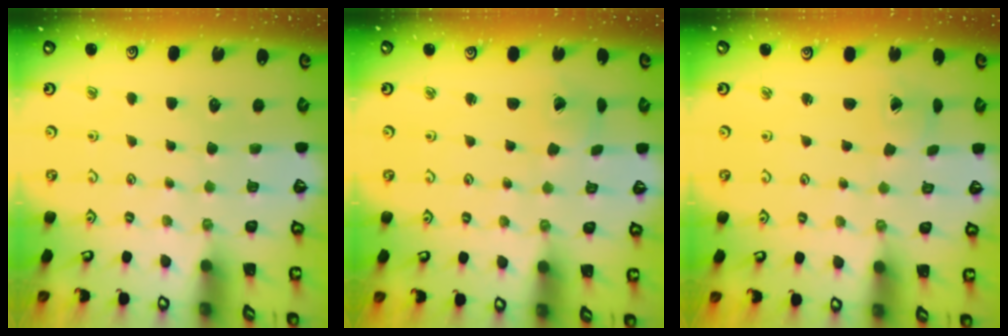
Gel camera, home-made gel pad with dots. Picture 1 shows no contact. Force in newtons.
{"total": 0.8, "press": 0.8, "slide": 0.1}
{"total": 1.3, "press": 1.3, "slide": 0.0}